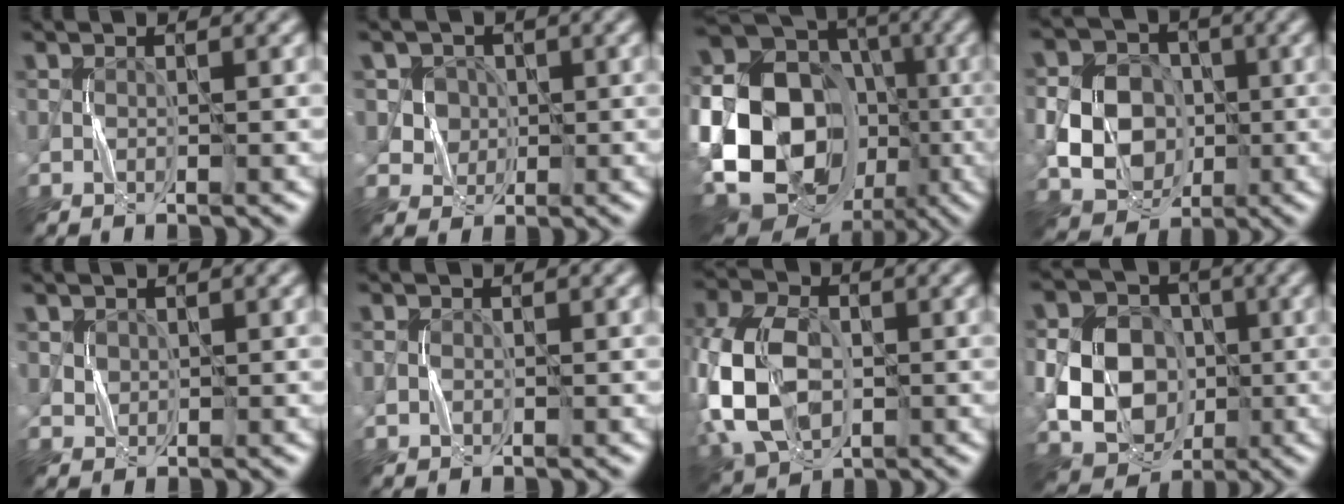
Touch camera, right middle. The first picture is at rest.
{"total": 3.6, "force": [1.2, 3.3, 0.8], "torque": [-0.006, 0.007, 0.023]}
{"total": 25.6, "force": [-5.6, 22.0, 11.9], "torque": [-0.235, -0.007, -0.151]}
{"total": 8.7, "force": [-1.0, 7.6, 4.2], "torque": [-0.067, 0.002, -0.033]}
{"total": 1.2, "force": [0.7, 1.0, 0.1], "torque": [0.001, 0.001, 0.017]}
{"total": 0.7, "force": [0.0, 0.7, 0.2], "torque": [-0.001, 0.002, -0.001]}
{"total": 11.5, "force": [-1.5, 7.9, 8.2], "torque": [-0.195, -0.004, -0.042]}
{"total": 10.3, "force": [-1.1, 8.6, 5.5], "torque": [-0.095, -0.005, -0.032]}